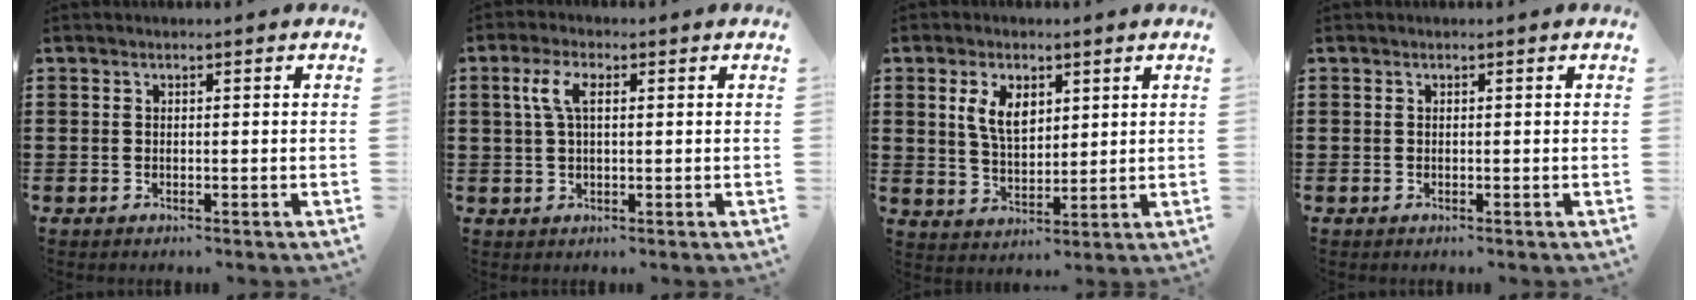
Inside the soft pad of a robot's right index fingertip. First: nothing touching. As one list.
[{"total": 4.3, "force": [1.1, 1.8, 3.8], "torque": [-0.088, 0.008, 0.014]}, {"total": 5.6, "force": [2.2, 3.3, 4.0], "torque": [-0.090, 0.011, 0.040]}, {"total": 0.0}]